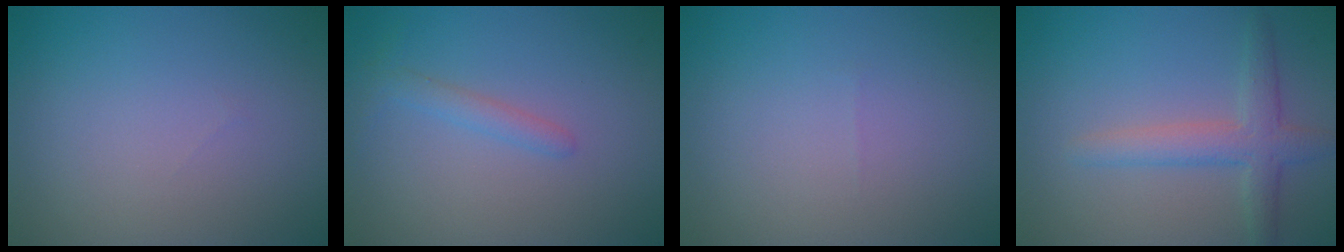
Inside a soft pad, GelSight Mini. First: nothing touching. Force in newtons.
{"total": 1.4, "press": 1.4, "slide": 0.0}
{"total": 0.0}
{"total": 3.3, "press": 3.3, "slide": 0.0}